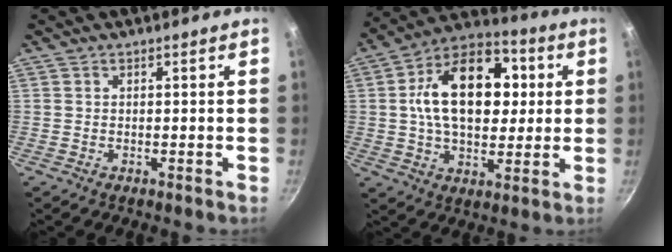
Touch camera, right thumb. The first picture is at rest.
{"total": 20.5, "force": [3.1, 13.3, 15.3], "torque": [-0.211, 0.019, 0.034]}